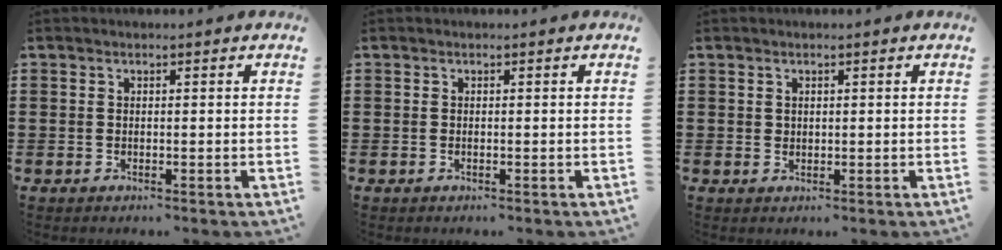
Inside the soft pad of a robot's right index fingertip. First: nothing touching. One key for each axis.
{"total": 0.0}
{"total": 0.8, "fx": 0.4, "fy": 0.6, "fz": 0.2, "tx": -0.006, "ty": 0.002, "tz": 0.009}